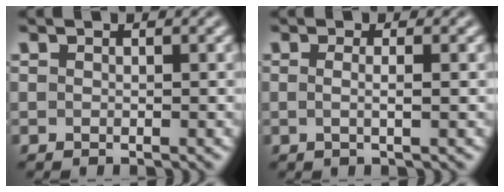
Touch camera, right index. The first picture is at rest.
{"total": 1.5, "force": [-0.3, -0.8, 1.2], "torque": [-0.027, -0.010, 0.001]}